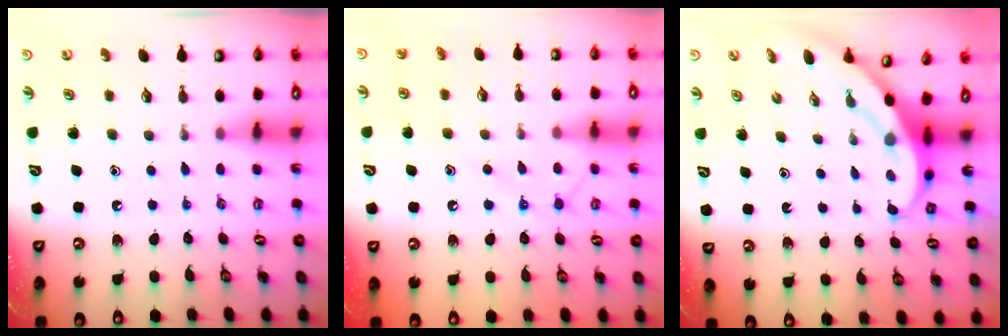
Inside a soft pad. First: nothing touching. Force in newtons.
{"total": 12.0, "press": 11.9, "slide": 1.1}
{"total": 4.0, "press": 3.9, "slide": 0.4}